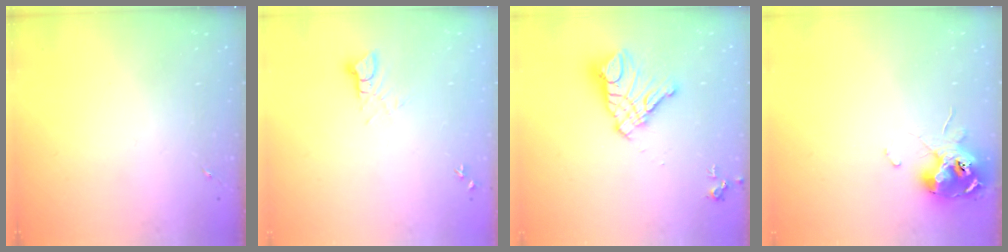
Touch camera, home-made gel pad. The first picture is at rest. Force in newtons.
{"total": 3.8, "press": 3.8, "slide": 0.3}
{"total": 14.6, "press": 14.5, "slide": 1.3}
{"total": 11.4, "press": 11.3, "slide": 1.0}